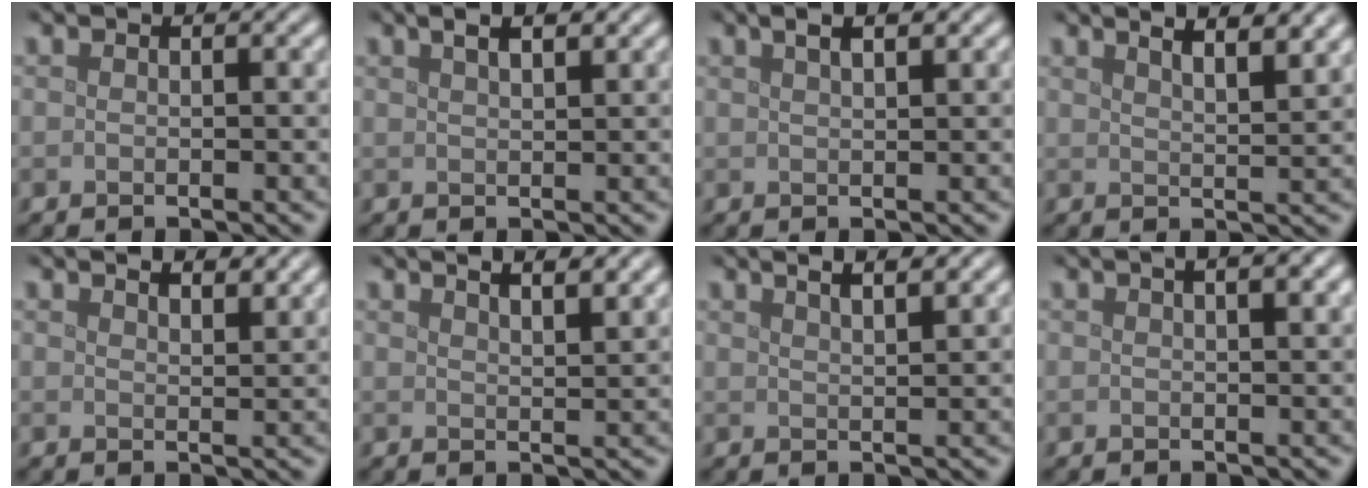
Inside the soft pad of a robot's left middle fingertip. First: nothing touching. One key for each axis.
{"total": 3.7, "fx": 2.3, "fy": 1.4, "fz": 2.5, "tx": -0.018, "ty": 0.012, "tz": 0.015}
{"total": 3.6, "fx": 2.2, "fy": 1.4, "fz": 2.5, "tx": -0.015, "ty": 0.011, "tz": 0.011}
{"total": 8.0, "fx": 5.5, "fy": 2.9, "fz": 5.1, "tx": -0.032, "ty": 0.037, "tz": 0.043}
{"total": 3.7, "fx": 3.1, "fy": 1.1, "fz": 1.9, "tx": -0.006, "ty": 0.008, "tz": 0.024}
{"total": 6.3, "fx": 4.4, "fy": 2.3, "fz": 3.8, "tx": -0.023, "ty": 0.036, "tz": 0.031}
{"total": 5.7, "fx": 3.9, "fy": 2.2, "fz": 3.6, "tx": -0.021, "ty": 0.042, "tz": 0.021}
{"total": 4.2, "fx": 2.1, "fy": 1.7, "fz": 3.2, "tx": -0.013, "ty": 0.017, "tz": 0.003}